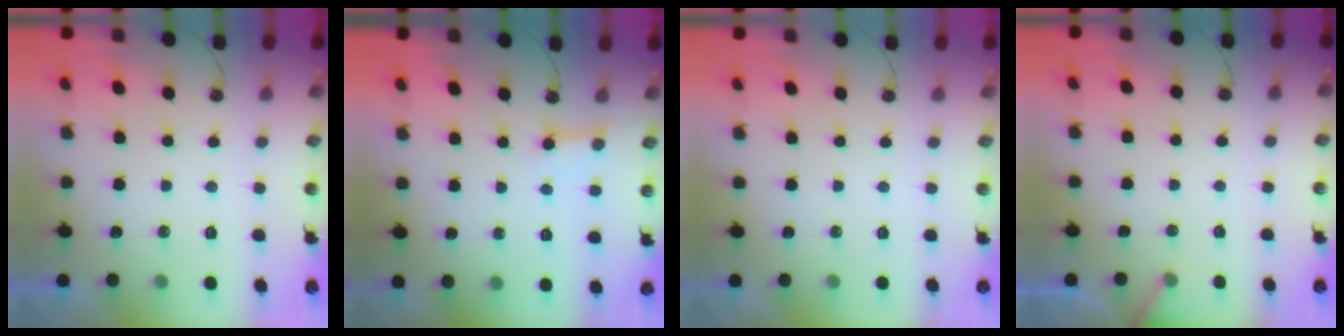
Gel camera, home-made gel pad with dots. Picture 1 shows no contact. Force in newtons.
{"total": 2.9, "press": 2.9, "slide": 0.2}
{"total": 0.0}
{"total": 3.2, "press": 3.2, "slide": 0.4}